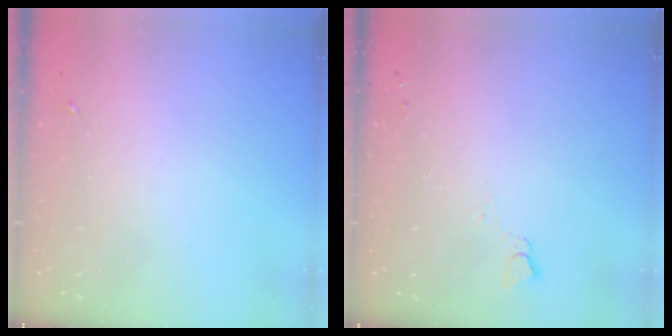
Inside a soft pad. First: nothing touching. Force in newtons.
{"total": 2.8, "press": 2.7, "slide": 0.3}